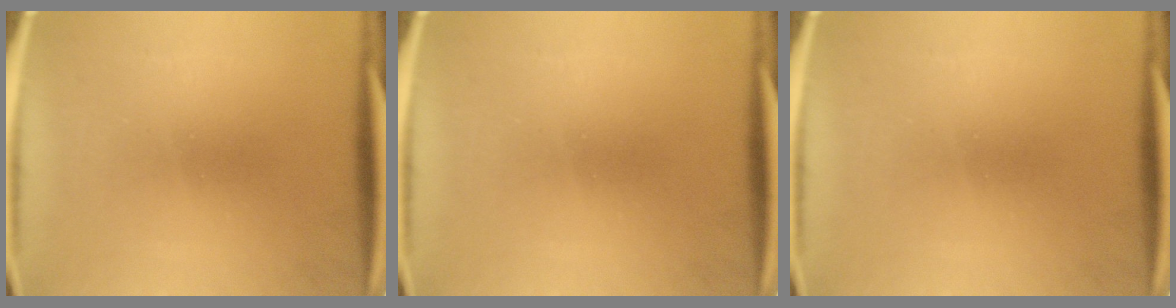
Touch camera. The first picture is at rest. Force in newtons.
{"total": 0.0}
{"total": 0.0}